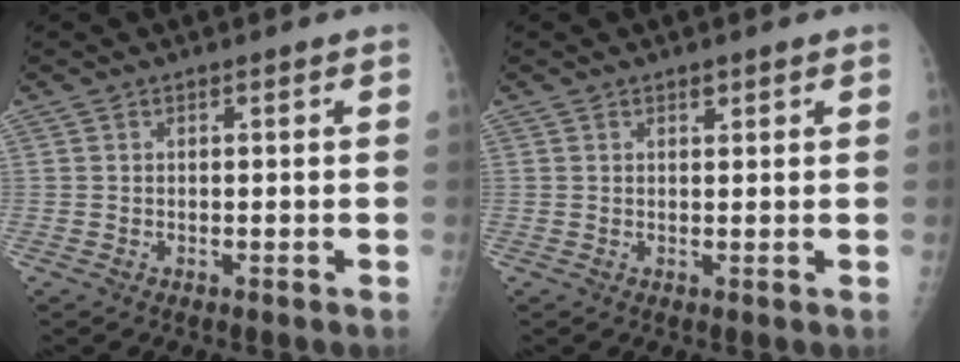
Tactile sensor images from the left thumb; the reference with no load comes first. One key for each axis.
{"total": 0.9, "fx": 0.7, "fy": 0.6, "fz": 0.4, "tx": 0.006, "ty": -0.004, "tz": 0.009}